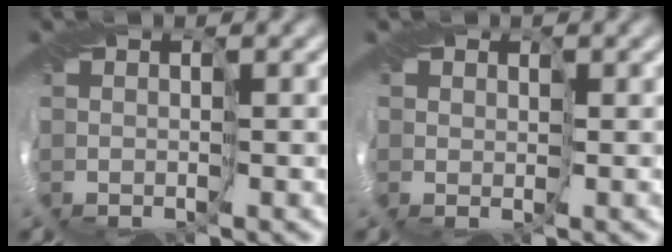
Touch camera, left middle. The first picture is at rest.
{"total": 1.6, "force": [0.6, 1.4, 0.5], "torque": [-0.005, 0.002, 0.006]}